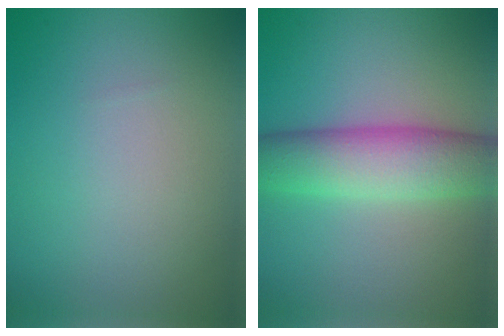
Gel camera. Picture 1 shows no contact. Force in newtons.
{"total": 6.9, "press": 6.9, "slide": 0.0}